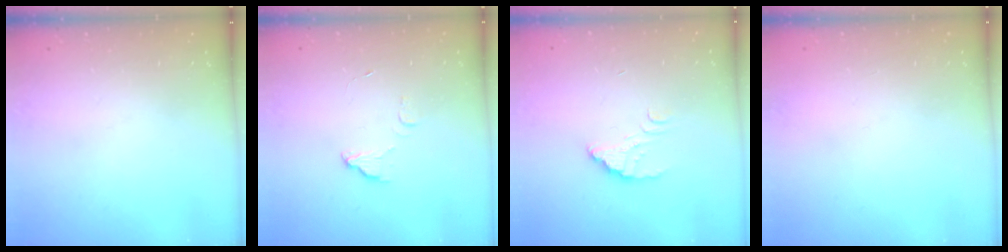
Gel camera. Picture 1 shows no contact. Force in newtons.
{"total": 3.3, "press": 3.3, "slide": 0.2}
{"total": 2.4, "press": 2.4, "slide": 0.1}
{"total": 2.2, "press": 2.2, "slide": 0.1}